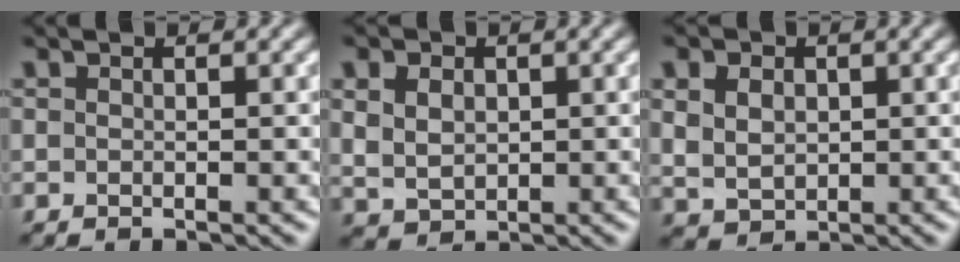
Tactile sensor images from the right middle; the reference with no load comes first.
{"total": 3.7, "force": [1.3, 2.8, 2.1], "torque": [-0.057, 0.014, 0.020]}
{"total": 4.2, "force": [1.4, 3.1, 2.4], "torque": [-0.058, 0.019, 0.018]}